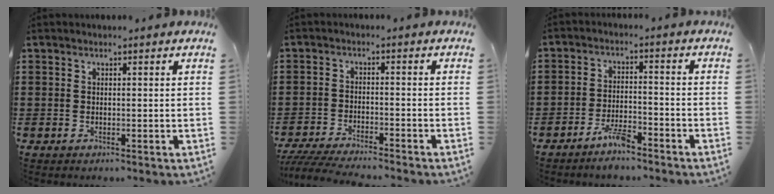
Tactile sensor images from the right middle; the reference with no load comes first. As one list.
[{"total": 4.5, "force": [-4.3, 0.0, 1.2], "torque": [-0.036, -0.012, -0.089]}, {"total": 4.6, "force": [-4.1, 1.0, 1.9], "torque": [-0.046, 0.006, -0.083]}]